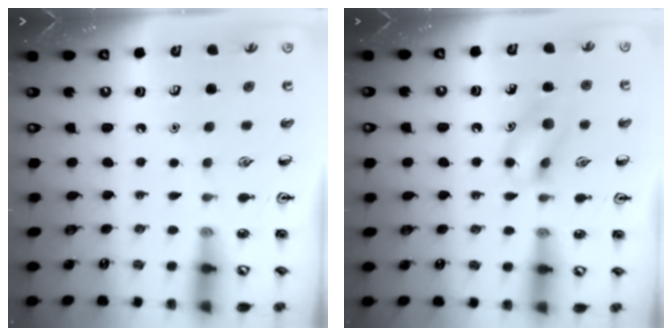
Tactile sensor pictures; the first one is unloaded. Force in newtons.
{"total": 10.8, "press": 10.7, "slide": 1.4}